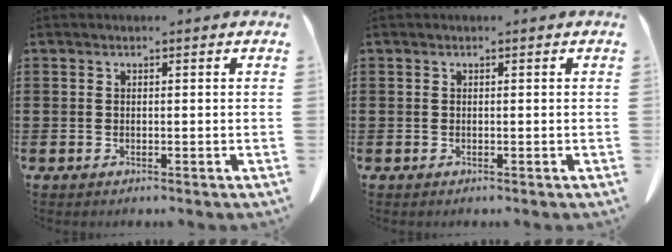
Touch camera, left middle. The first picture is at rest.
{"total": 0.0}